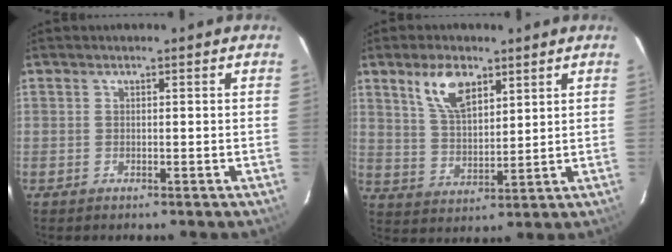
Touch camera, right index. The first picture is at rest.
{"total": 9.0, "force": [5.2, 4.2, 6.0], "torque": [-0.112, 0.011, 0.106]}